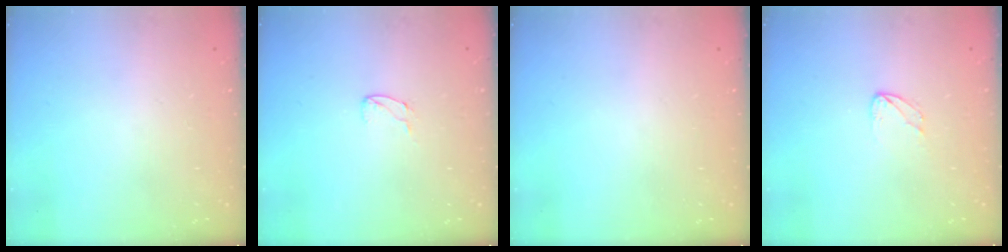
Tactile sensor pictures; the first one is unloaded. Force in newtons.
{"total": 5.0, "press": 5.0, "slide": 0.5}
{"total": 0.0}
{"total": 3.8, "press": 3.8, "slide": 0.3}